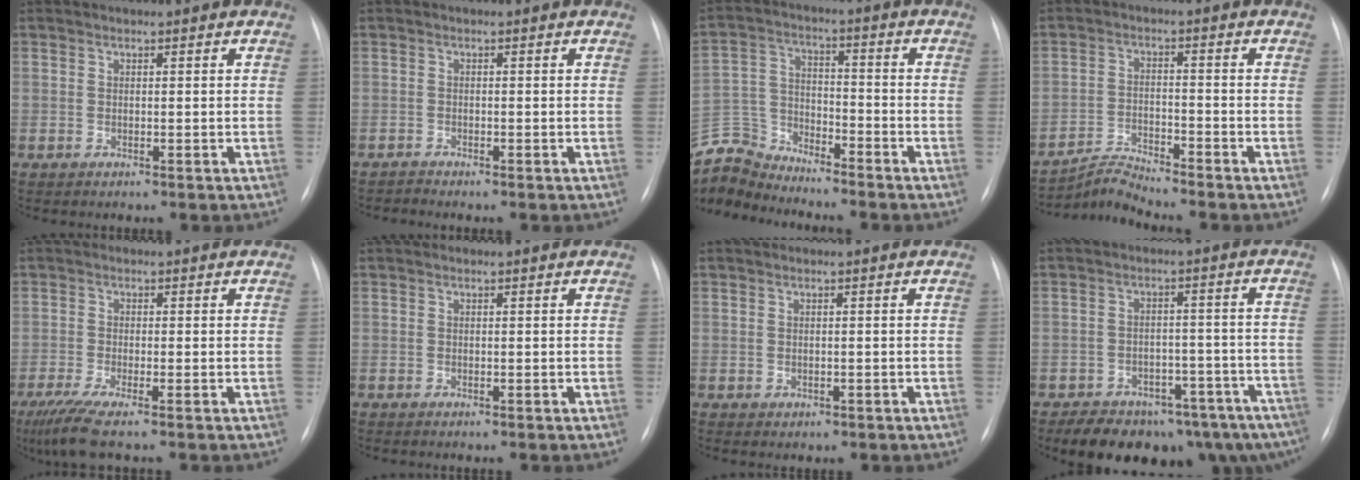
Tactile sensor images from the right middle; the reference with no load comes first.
{"total": 0.8, "force": [-0.7, -0.2, -0.2], "torque": [0.003, -0.006, -0.014]}
{"total": 9.4, "force": [-9.3, 0.9, -0.4], "torque": [0.000, 0.015, -0.186]}
{"total": 4.8, "force": [-4.5, -1.4, -0.7], "torque": [-0.001, -0.015, -0.083]}
{"total": 5.3, "force": [-3.7, 0.1, 3.8], "torque": [-0.076, -0.018, -0.070]}
{"total": 0.0}
{"total": 0.8, "force": [-0.3, 0.7, 0.3], "torque": [-0.003, 0.001, 0.001]}
{"total": 18.2, "force": [-14.1, 7.7, 8.6], "torque": [-0.083, 0.019, -0.173]}